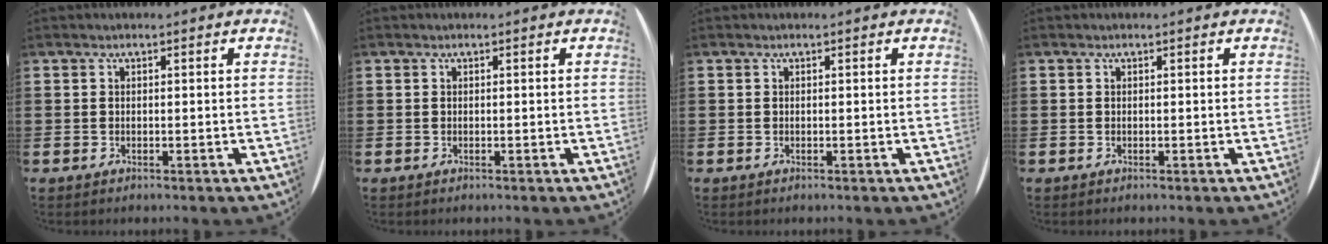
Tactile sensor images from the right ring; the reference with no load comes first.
{"total": 0.0}
{"total": 0.0}
{"total": 0.0}